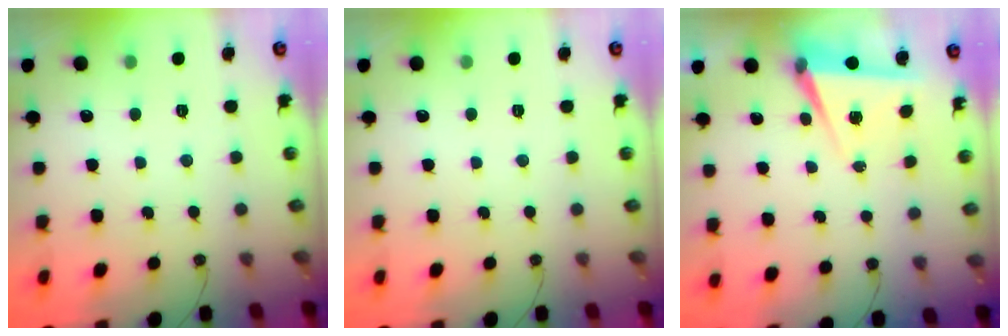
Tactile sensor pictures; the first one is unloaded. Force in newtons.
{"total": 0.0}
{"total": 6.7, "press": 5.0, "slide": 4.4}